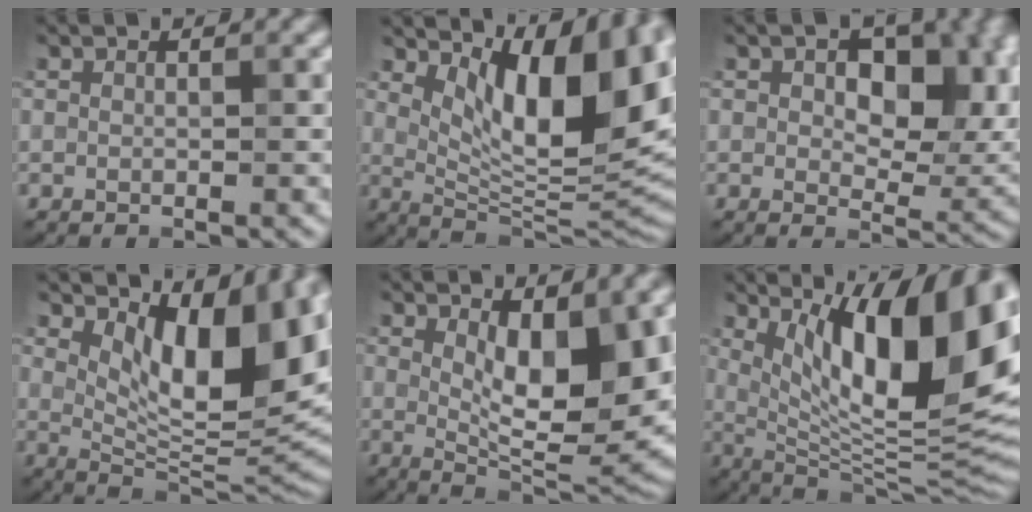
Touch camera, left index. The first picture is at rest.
{"total": 12.6, "force": [4.5, 5.1, 10.6], "torque": [-0.143, -0.004, 0.081]}
{"total": 10.7, "force": [2.4, 6.2, 8.4], "torque": [-0.104, -0.007, 0.037]}
{"total": 11.6, "force": [4.0, 5.1, 9.6], "torque": [-0.136, -0.010, 0.071]}
{"total": 10.0, "force": [1.8, 3.6, 9.1], "torque": [-0.133, -0.012, 0.033]}
{"total": 15.4, "force": [5.5, 5.0, 13.5], "torque": [-0.170, -0.008, 0.090]}